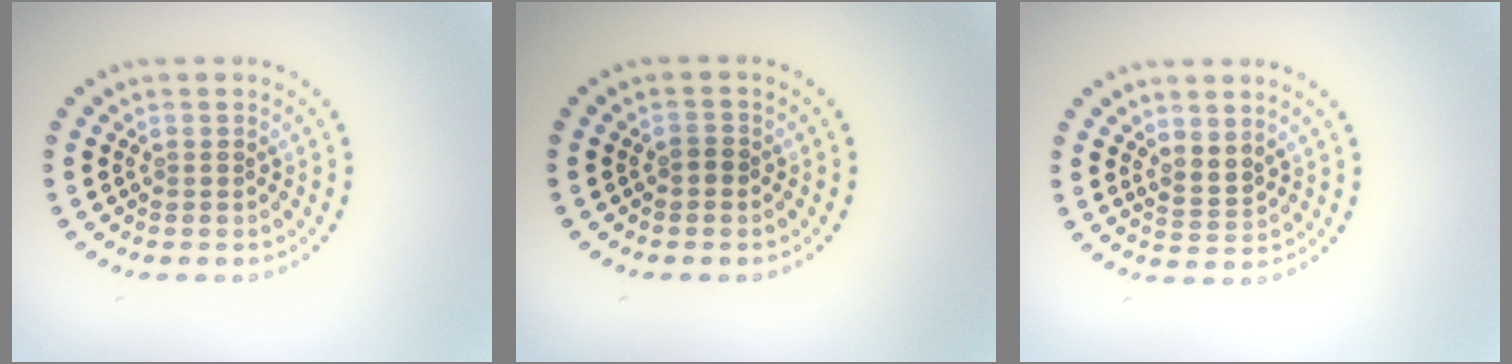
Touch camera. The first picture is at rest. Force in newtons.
{"total": 0.7, "press": 0.7, "slide": 0.2}
{"total": 1.8, "press": 1.3, "slide": 1.3}